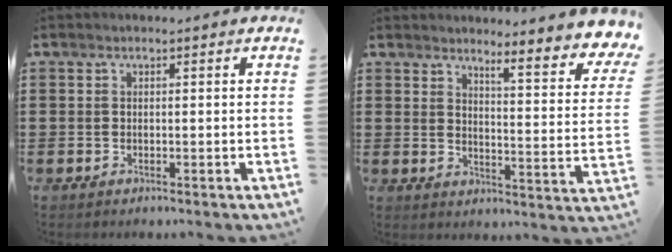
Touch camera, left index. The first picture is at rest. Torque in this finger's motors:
{"motor_torque": [2.14, 0.00, 0.19, 0.09]}